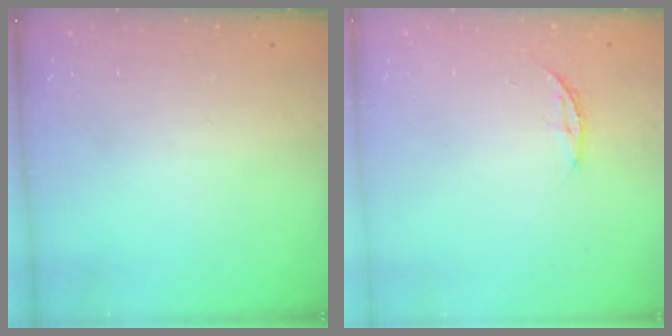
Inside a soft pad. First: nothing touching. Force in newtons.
{"total": 3.6, "press": 3.6, "slide": 0.3}